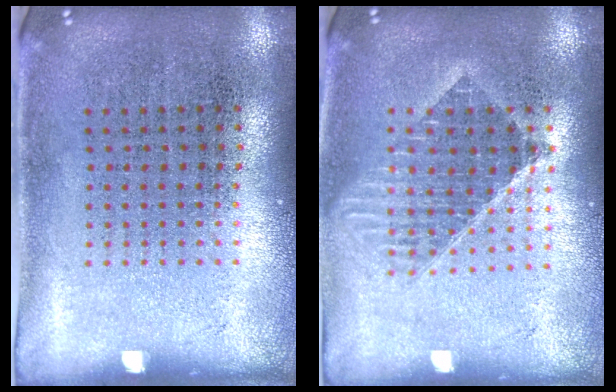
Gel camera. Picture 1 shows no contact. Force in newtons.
{"total": 1.5, "press": 1.3, "slide": 0.8}